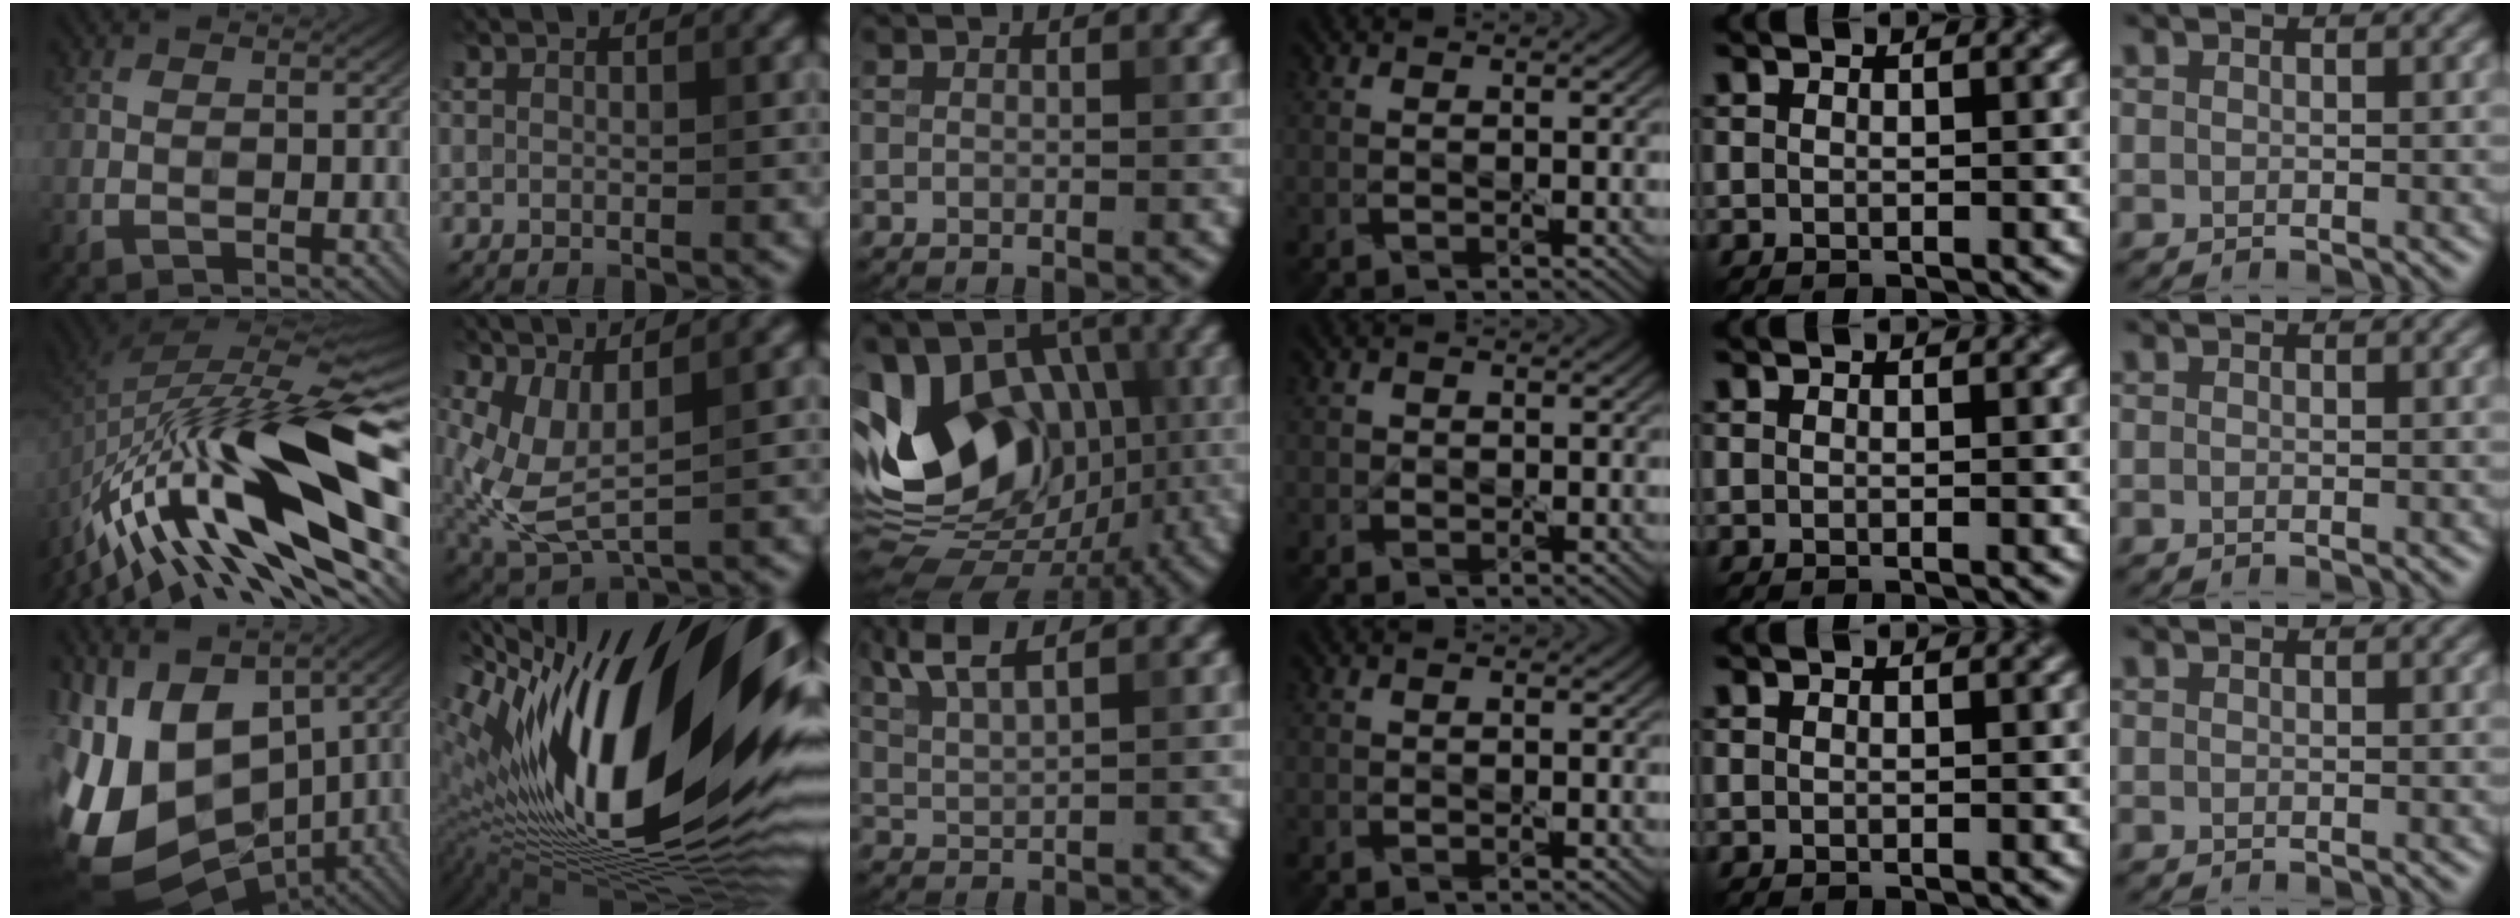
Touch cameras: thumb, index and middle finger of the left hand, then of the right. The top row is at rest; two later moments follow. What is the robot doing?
{"motion": "cut", "object": "origami paper"}